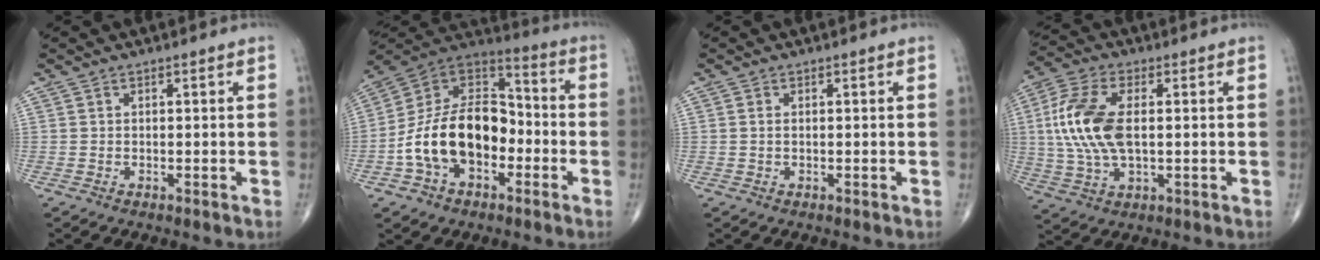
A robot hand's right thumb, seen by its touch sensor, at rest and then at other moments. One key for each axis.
{"total": 19.6, "fx": -4.7, "fy": 12.7, "fz": 14.2, "tx": -0.224, "ty": 0.056, "tz": -0.084}
{"total": 0.8, "fx": 0.0, "fy": 0.4, "fz": 0.6, "tx": -0.018, "ty": 0.003, "tz": 0.003}
{"total": 13.9, "fx": 1.2, "fy": 7.1, "fz": 11.9, "tx": -0.267, "ty": 0.006, "tz": 0.023}